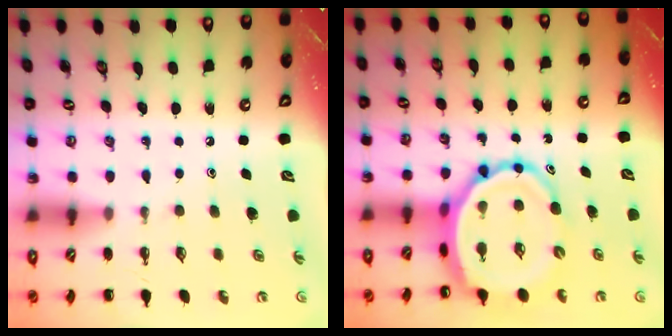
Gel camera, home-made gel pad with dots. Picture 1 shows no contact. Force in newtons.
{"total": 13.2, "press": 12.7, "slide": 3.7}